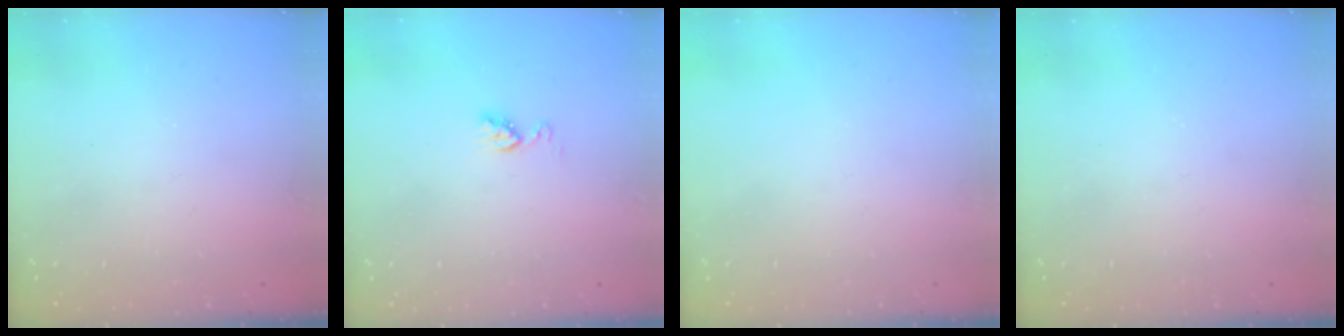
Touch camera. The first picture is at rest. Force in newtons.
{"total": 5.8, "press": 5.8, "slide": 0.2}
{"total": 0.0}
{"total": 0.0}